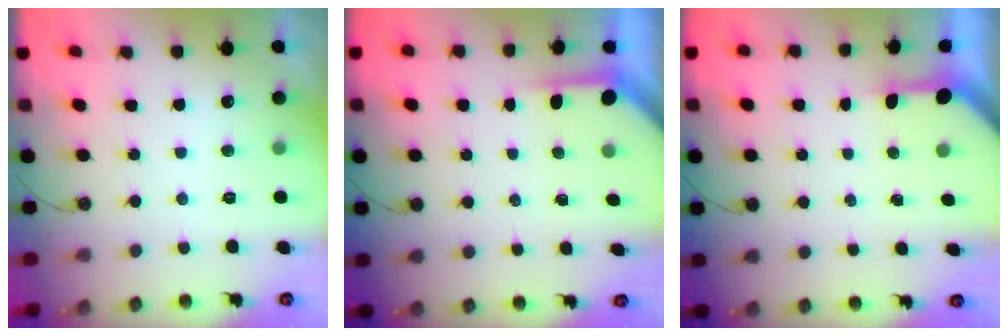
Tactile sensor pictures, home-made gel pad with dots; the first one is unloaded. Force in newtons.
{"total": 3.7, "press": 3.7, "slide": 0.3}
{"total": 3.2, "press": 3.2, "slide": 0.2}